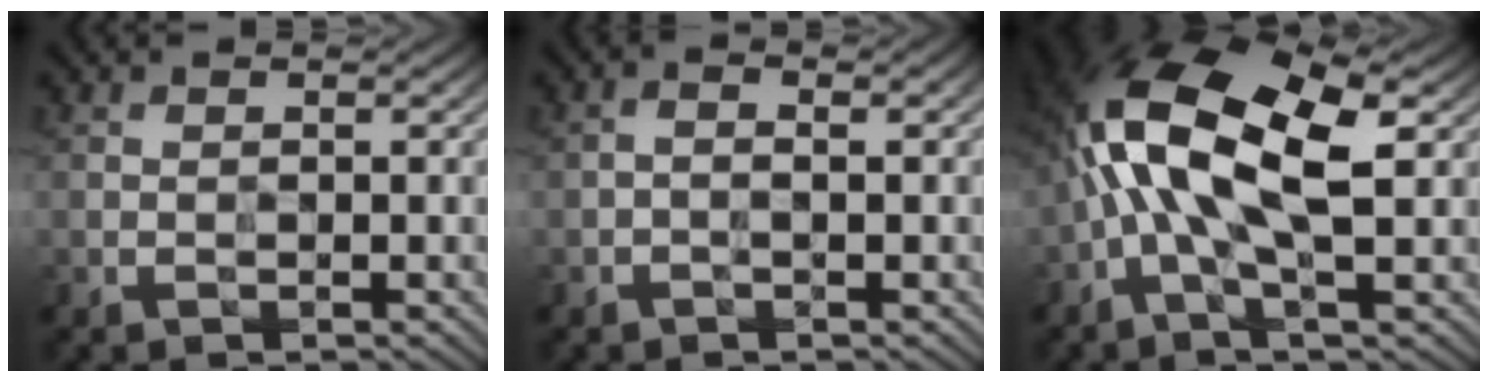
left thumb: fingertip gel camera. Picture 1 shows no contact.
{"total": 1.0, "force": [-0.3, -0.3, 0.8], "torque": [-0.019, 0.010, -0.012]}
{"total": 13.4, "force": [1.4, 5.4, 12.2], "torque": [-0.256, 0.027, 0.010]}